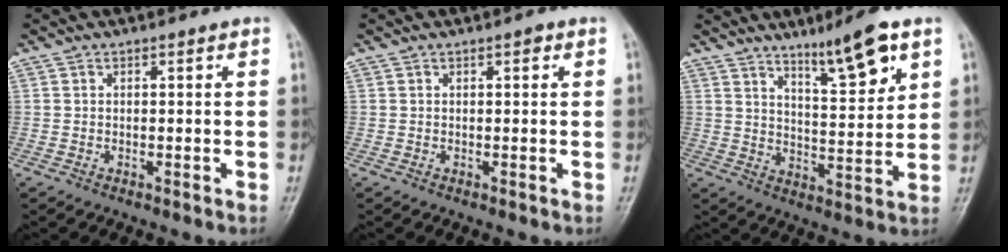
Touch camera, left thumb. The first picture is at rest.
{"total": 0.9, "force": [0.4, 0.4, 0.7], "torque": [-0.005, 0.001, 0.003]}
{"total": 10.4, "force": [6.6, 1.9, 7.8], "torque": [-0.117, -0.045, 0.111]}